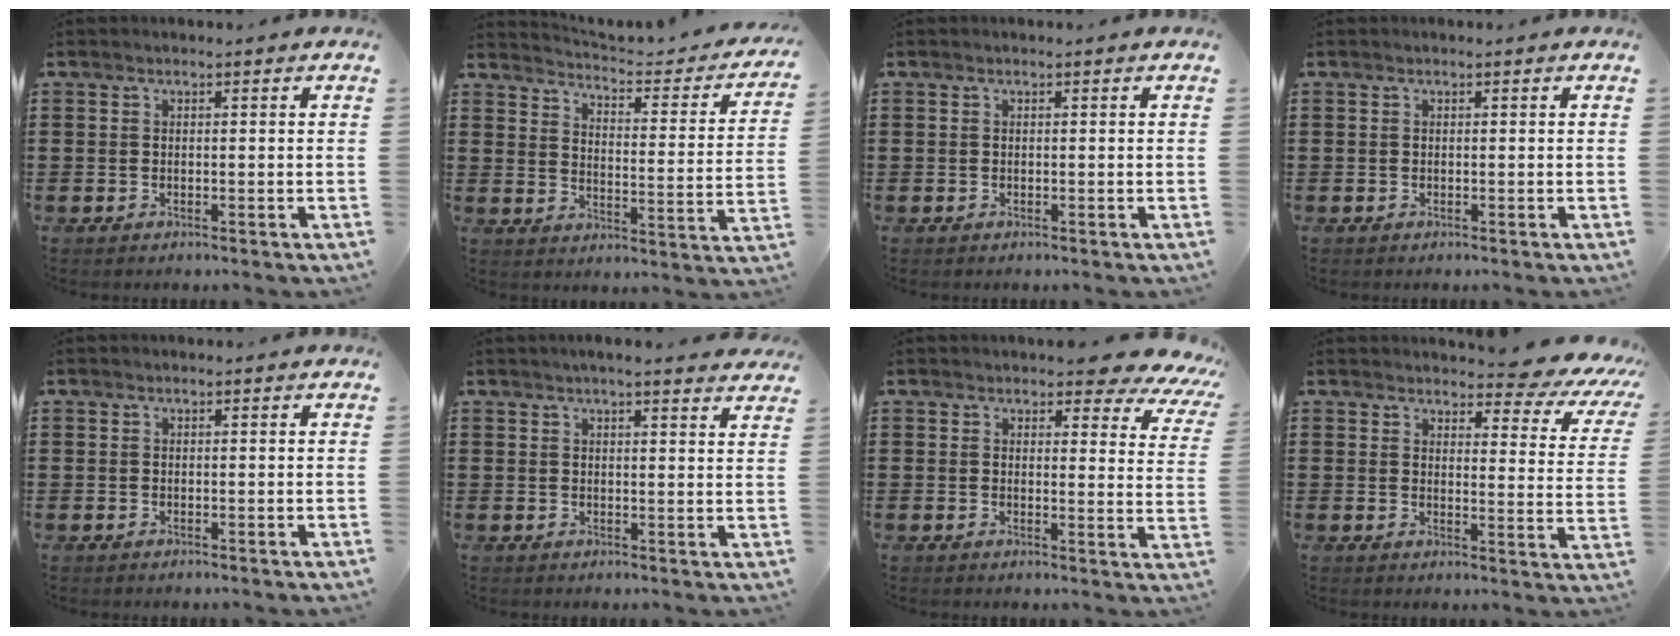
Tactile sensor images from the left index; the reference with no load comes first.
{"total": 2.9, "force": [2.7, -0.3, 0.9], "torque": [-0.032, -0.034, 0.034]}
{"total": 0.0}
{"total": 0.0}
{"total": 0.0}
{"total": 3.0, "force": [2.8, -0.3, 0.9], "torque": [-0.026, -0.005, 0.052]}
{"total": 5.1, "force": [4.5, 1.2, 2.0], "torque": [-0.033, -0.022, 0.078]}
{"total": 5.1, "force": [4.4, 0.8, 2.3], "torque": [-0.043, -0.034, 0.071]}